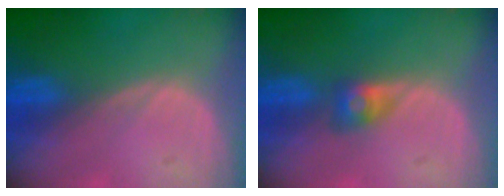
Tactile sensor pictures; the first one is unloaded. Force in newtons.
{"total": 3.1, "press": 2.7, "slide": 1.5}